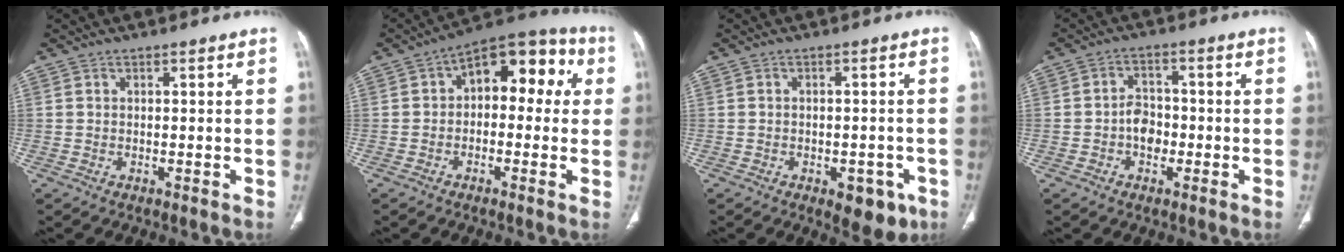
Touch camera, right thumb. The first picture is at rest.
{"total": 12.7, "force": [2.0, 7.7, 9.8], "torque": [-0.079, 0.046, 0.014]}
{"total": 6.9, "force": [-3.3, 3.7, 4.7], "torque": [-0.034, 0.012, -0.035]}
{"total": 4.8, "force": [-1.3, 3.7, 2.9], "torque": [-0.031, 0.017, -0.027]}